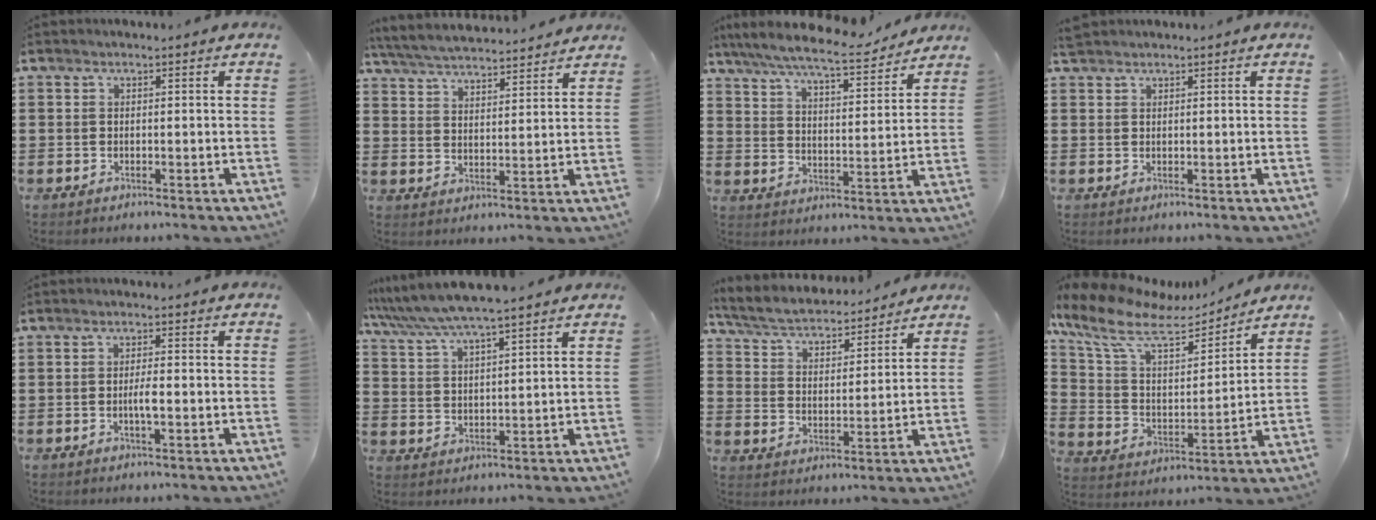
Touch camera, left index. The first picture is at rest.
{"total": 5.4, "force": [5.2, 0.3, 1.1], "torque": [-0.045, -0.027, 0.091]}
{"total": 8.6, "force": [7.7, 0.4, 3.8], "torque": [-0.103, -0.041, 0.132]}
{"total": 1.3, "force": [1.2, 0.3, 0.3], "torque": [-0.009, 0.001, 0.023]}
{"total": 2.6, "force": [-0.5, 0.4, 2.5], "torque": [-0.045, 0.001, -0.010]}
{"total": 6.2, "force": [5.6, 0.1, 2.8], "torque": [-0.074, -0.025, 0.096]}
{"total": 5.0, "force": [4.7, 0.6, 1.4], "torque": [-0.052, -0.031, 0.077]}
{"total": 10.8, "force": [8.1, 3.6, 6.1], "torque": [-0.151, -0.036, 0.139]}